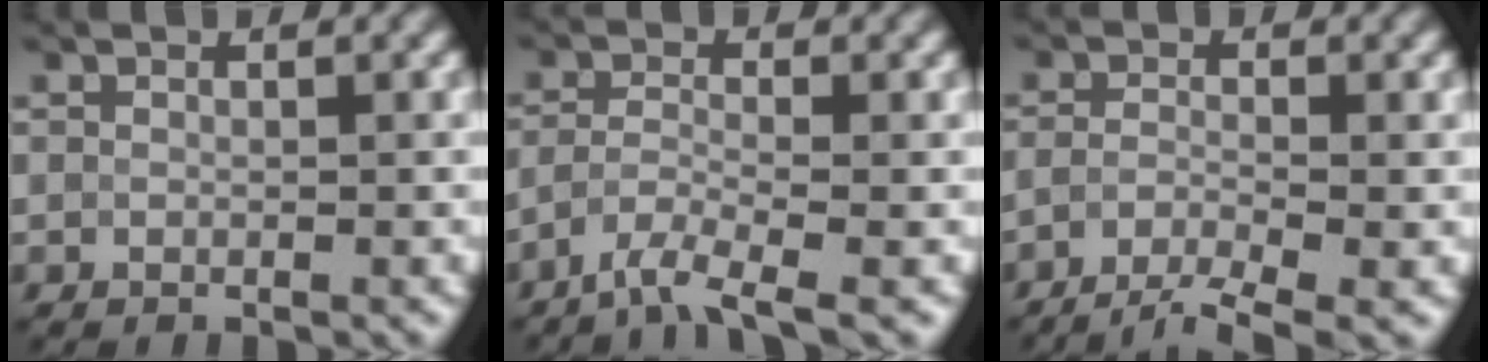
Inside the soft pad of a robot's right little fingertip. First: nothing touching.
{"total": 3.6, "force": [-3.0, 0.2, 1.9], "torque": [-0.035, -0.001, -0.064]}
{"total": 4.2, "force": [-3.4, 0.4, 2.3], "torque": [-0.039, -0.004, -0.067]}